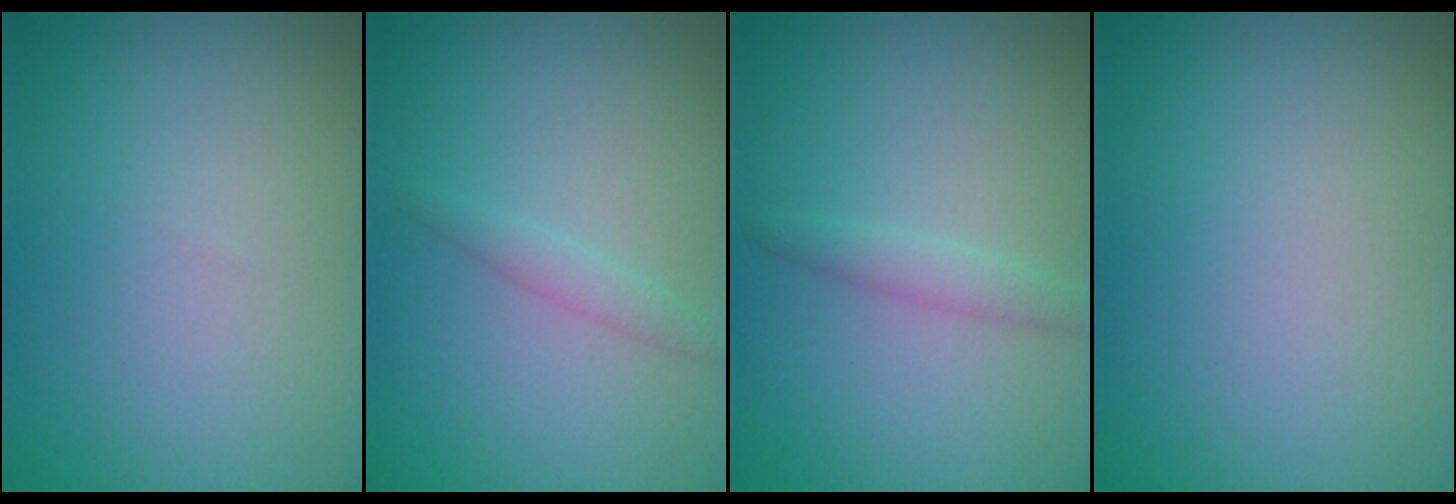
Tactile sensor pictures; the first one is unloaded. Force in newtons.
{"total": 1.1, "press": 1.1, "slide": 0.0}
{"total": 1.3, "press": 1.3, "slide": 0.1}
{"total": 0.0}